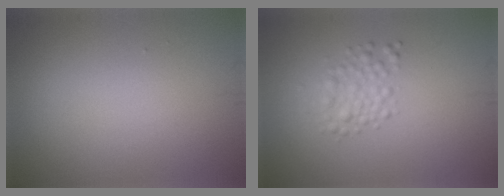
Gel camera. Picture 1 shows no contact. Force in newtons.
{"total": 2.2, "press": 2.2, "slide": 0.1}